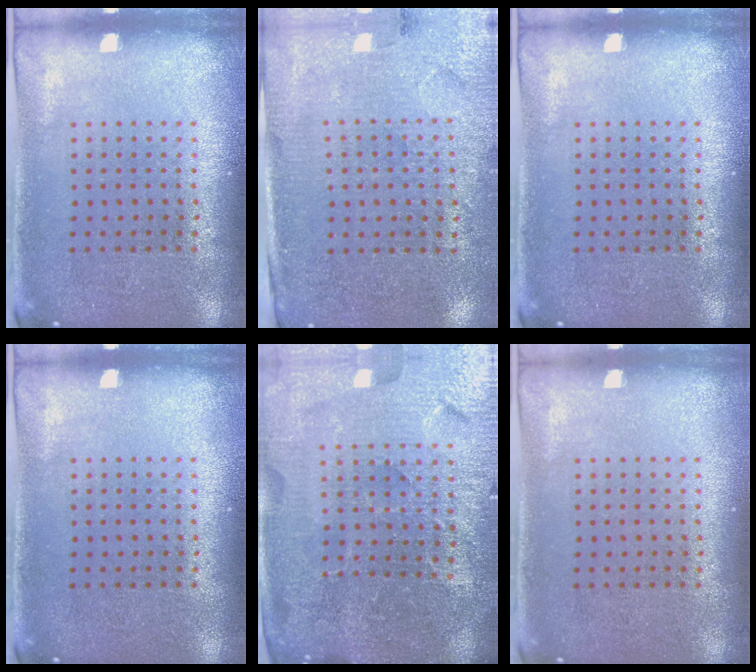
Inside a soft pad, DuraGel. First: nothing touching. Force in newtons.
{"total": 3.0, "press": 2.9, "slide": 0.8}
{"total": 0.0}
{"total": 0.0}
{"total": 5.7, "press": 5.1, "slide": 2.5}
{"total": 0.0}